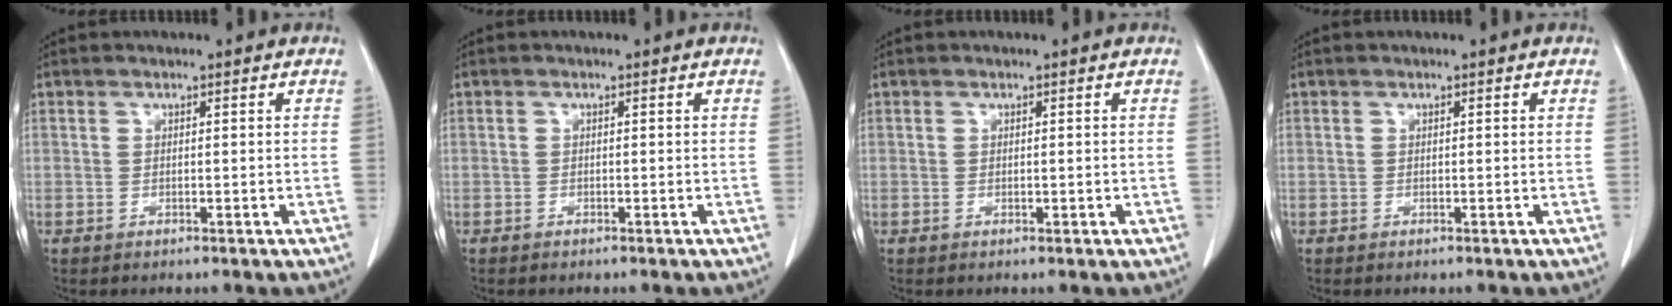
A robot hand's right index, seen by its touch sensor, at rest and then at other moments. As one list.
[{"total": 0.0}, {"total": 0.6, "force": [-0.1, 0.3, 0.5], "torque": [-0.012, 0.002, 0.004]}, {"total": 0.0}]